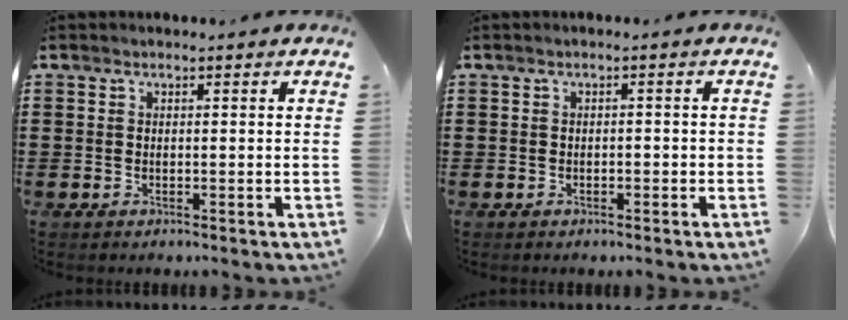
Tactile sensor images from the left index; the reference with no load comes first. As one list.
[{"total": 0.9, "force": [-0.7, 0.4, 0.4], "torque": [-0.013, -0.002, -0.015]}]